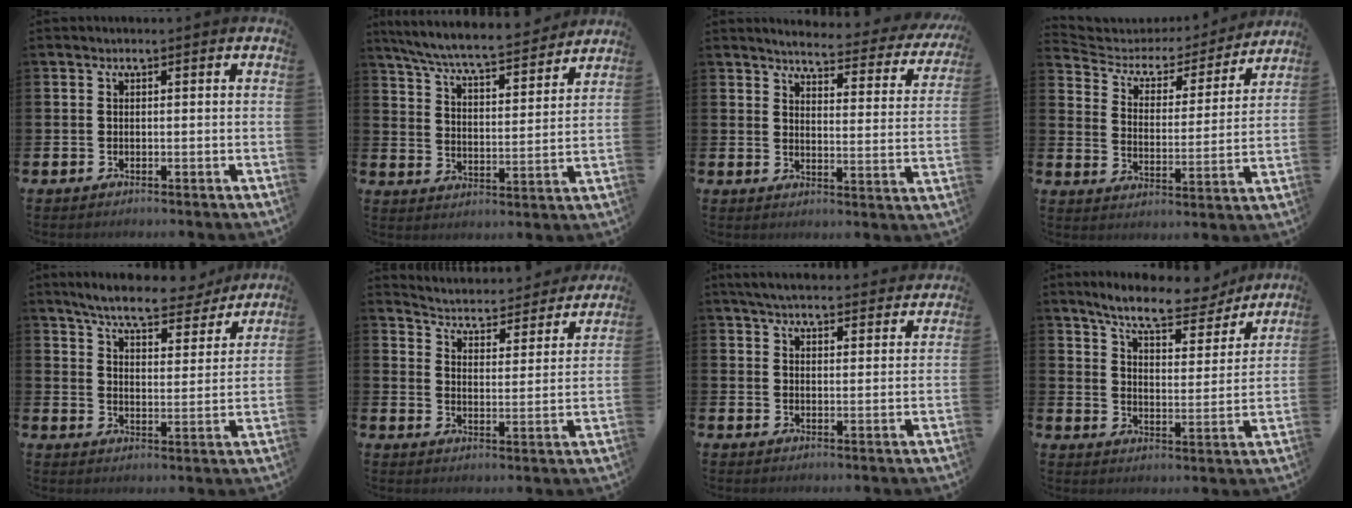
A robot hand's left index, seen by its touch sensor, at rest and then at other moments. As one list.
[{"total": 7.5, "force": [7.1, 0.5, 2.5], "torque": [-0.080, -0.051, 0.122]}, {"total": 3.7, "force": [3.4, 0.6, 1.1], "torque": [-0.033, -0.034, 0.049]}, {"total": 4.8, "force": [4.1, 2.3, 1.0], "torque": [-0.046, -0.034, 0.062]}, {"total": 7.6, "force": [7.1, 1.2, 2.7], "torque": [-0.067, -0.044, 0.120]}, {"total": 4.1, "force": [4.0, 1.0, 0.5], "torque": [-0.035, -0.039, 0.060]}, {"total": 5.4, "force": [5.2, 0.7, 1.1], "torque": [-0.033, -0.029, 0.094]}, {"total": 8.8, "force": [8.0, 1.9, 3.2], "torque": [-0.082, -0.043, 0.139]}]